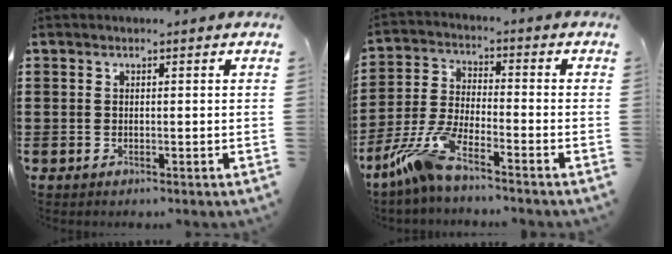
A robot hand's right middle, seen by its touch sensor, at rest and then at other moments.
{"total": 8.1, "force": [-6.3, 0.7, 5.0], "torque": [-0.134, -0.017, -0.129]}